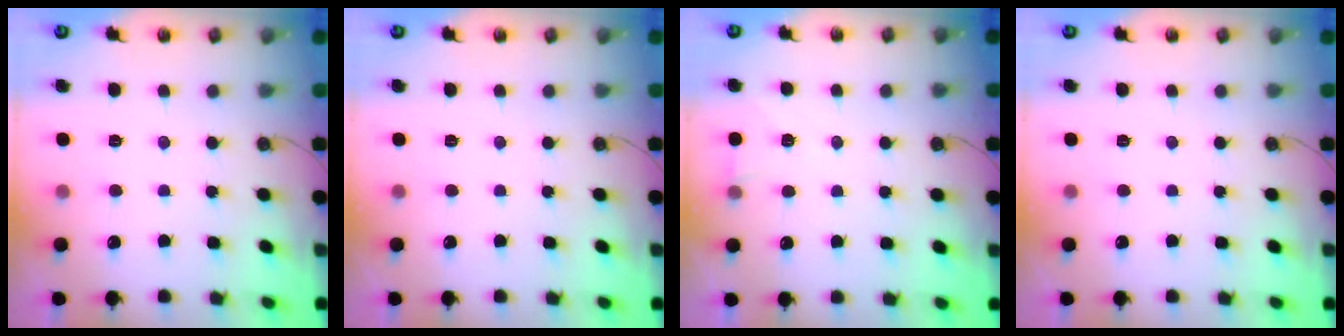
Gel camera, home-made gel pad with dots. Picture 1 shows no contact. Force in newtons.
{"total": 0.0}
{"total": 5.2, "press": 2.9, "slide": 4.3}
{"total": 0.0}